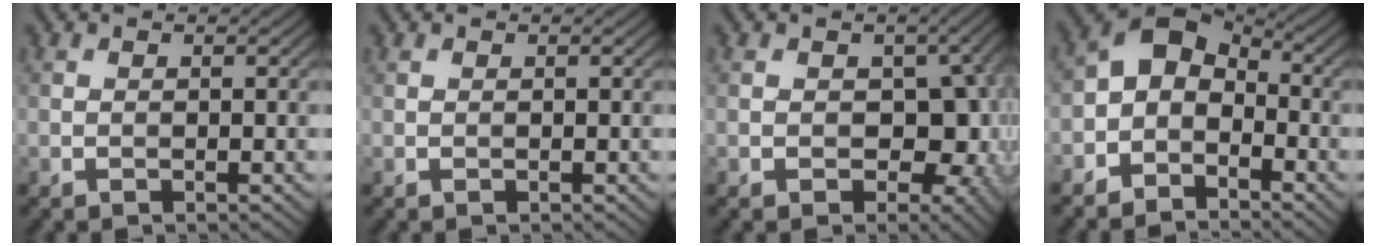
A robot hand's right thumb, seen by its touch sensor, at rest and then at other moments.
{"total": 0.0}
{"total": 9.1, "force": [-0.9, 6.3, 6.5], "torque": [-0.078, -0.021, -0.006]}
{"total": 6.0, "force": [-2.6, 4.1, 3.6], "torque": [-0.060, 0.010, -0.062]}